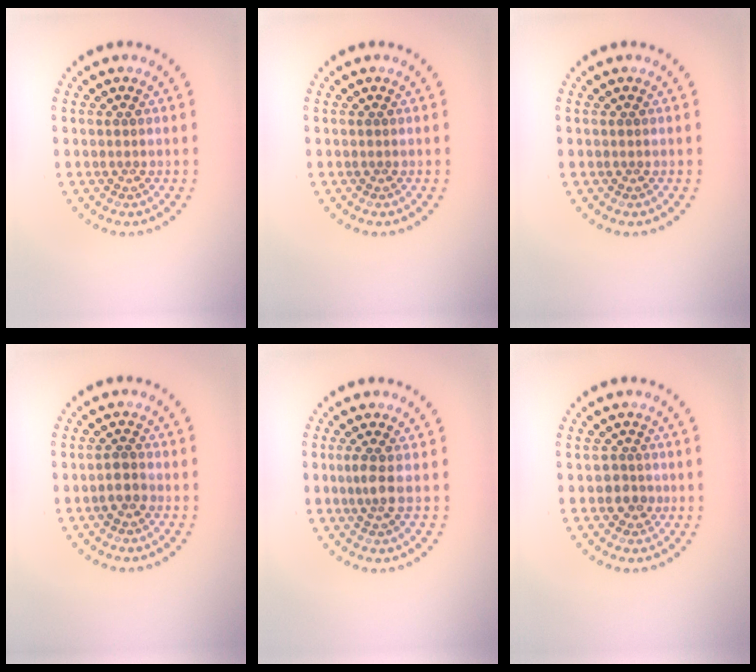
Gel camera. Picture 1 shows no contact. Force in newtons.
{"total": 0.0}
{"total": 0.0}
{"total": 1.5, "press": 1.2, "slide": 0.8}
{"total": 1.5, "press": 1.2, "slide": 0.9}
{"total": 1.7, "press": 1.5, "slide": 0.9}